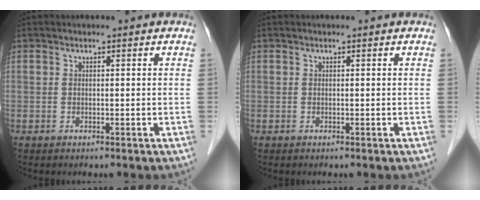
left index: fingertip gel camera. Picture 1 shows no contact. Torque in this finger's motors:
{"motor_torque": [0.00, 0.00, 0.01, 0.00]}